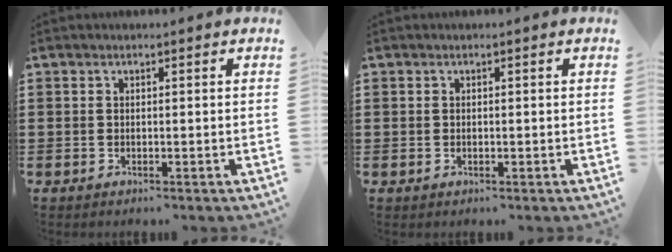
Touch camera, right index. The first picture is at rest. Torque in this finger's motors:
{"motor_torque": [-1.00, 1.14, -0.05, -0.01]}